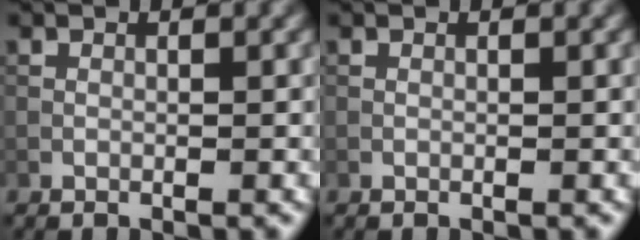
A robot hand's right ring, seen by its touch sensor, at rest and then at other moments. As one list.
[{"total": 0.0}]